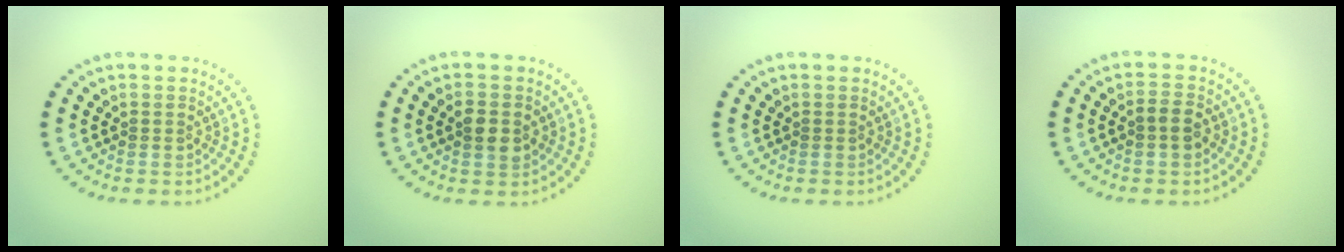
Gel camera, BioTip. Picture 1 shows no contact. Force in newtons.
{"total": 2.0, "press": 2.0, "slide": 0.1}
{"total": 0.0}
{"total": 1.9, "press": 1.8, "slide": 0.7}